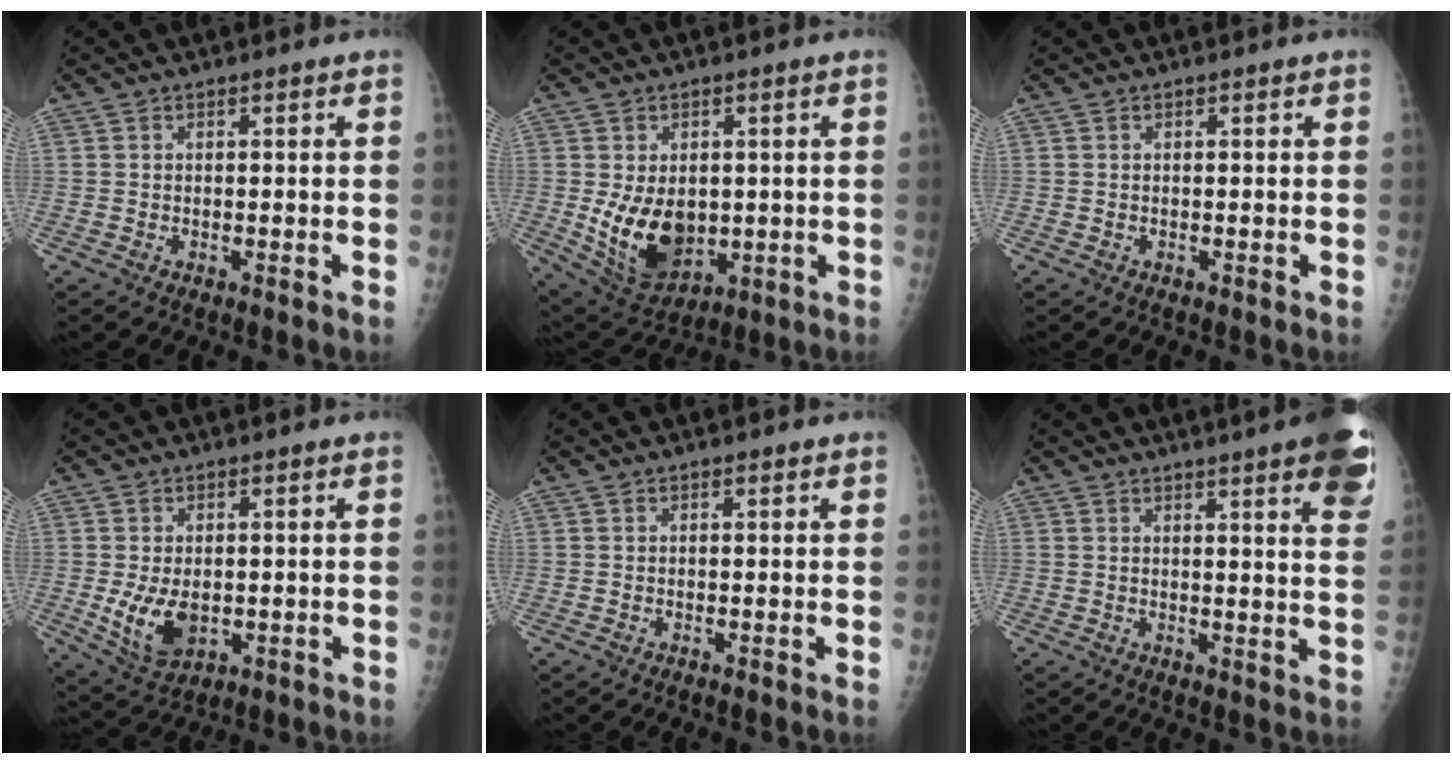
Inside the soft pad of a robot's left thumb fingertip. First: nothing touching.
{"total": 12.1, "force": [-0.6, 8.3, 8.8], "torque": [-0.120, -0.018, 0.018]}
{"total": 0.0}
{"total": 7.7, "force": [-0.8, 4.9, 5.9], "torque": [-0.097, -0.016, 0.001]}
{"total": 0.8, "force": [0.5, 0.3, 0.5], "torque": [-0.010, -0.001, 0.008]}
{"total": 13.6, "force": [8.2, 1.8, 10.7], "torque": [-0.114, -0.028, 0.084]}